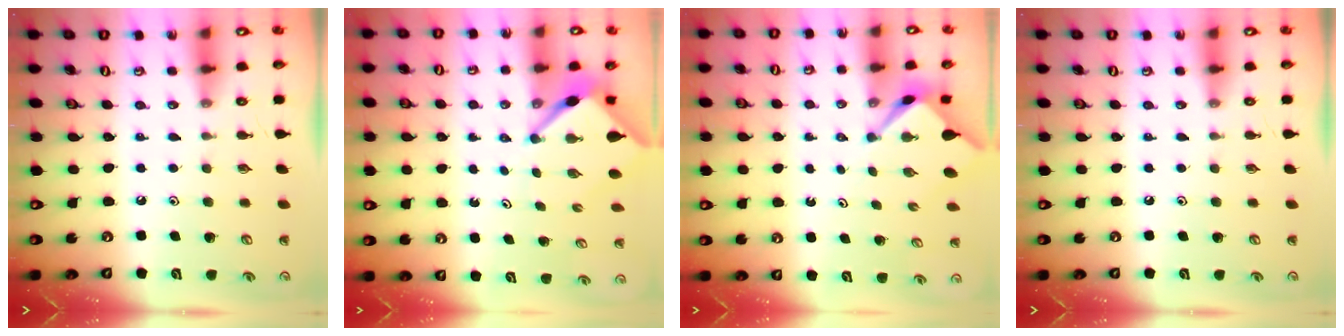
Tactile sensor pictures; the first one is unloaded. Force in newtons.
{"total": 4.5, "press": 4.4, "slide": 0.5}
{"total": 3.1, "press": 3.0, "slide": 0.4}
{"total": 0.0}